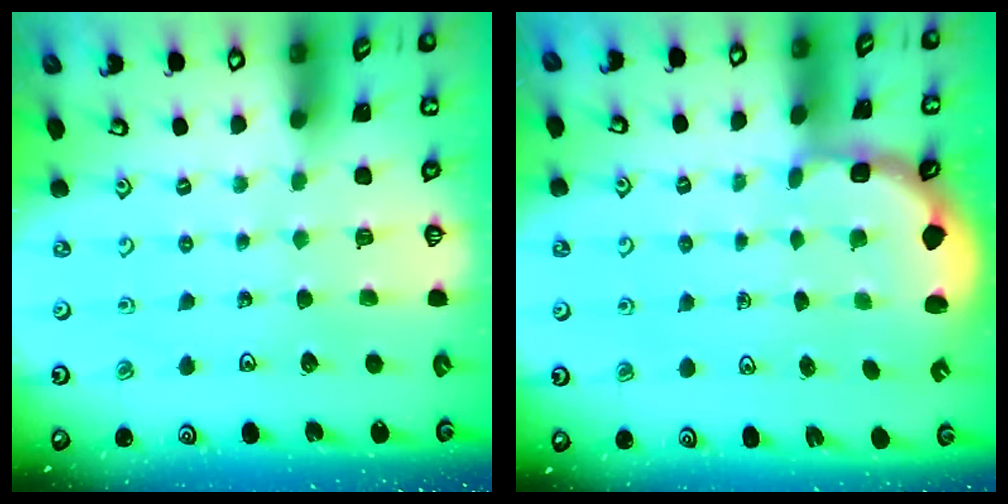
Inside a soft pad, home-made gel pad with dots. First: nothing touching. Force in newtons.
{"total": 2.9, "press": 1.8, "slide": 2.3}